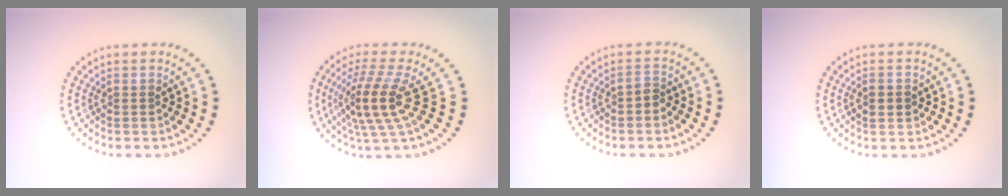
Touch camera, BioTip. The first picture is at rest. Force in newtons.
{"total": 4.7, "press": 3.7, "slide": 2.9}
{"total": 1.0, "press": 0.8, "slide": 0.6}
{"total": 1.8, "press": 1.8, "slide": 0.0}